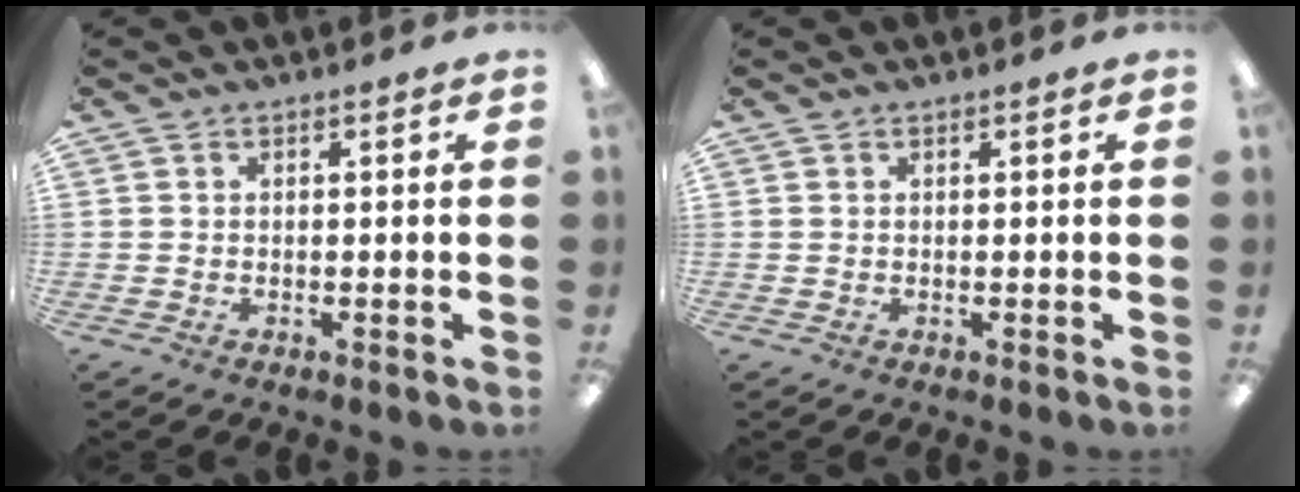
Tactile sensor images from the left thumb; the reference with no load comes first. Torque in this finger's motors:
{"motor_torque": [0.01, 0.00, 0.00, -0.05, 0.00]}